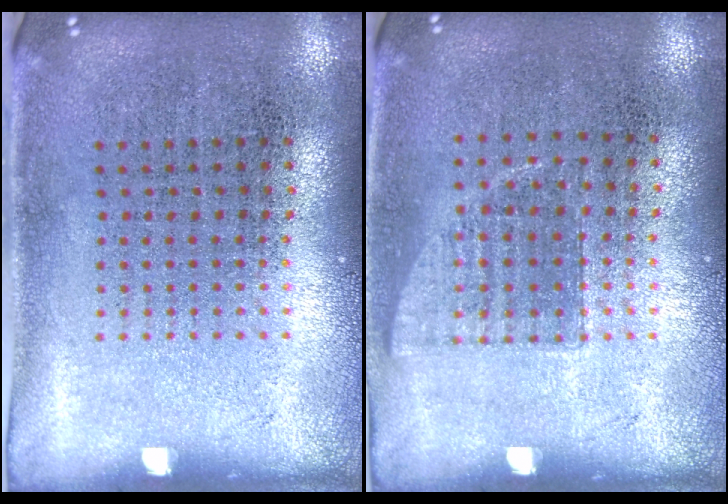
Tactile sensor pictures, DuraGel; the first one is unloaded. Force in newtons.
{"total": 0.6, "press": 0.6, "slide": 0.2}